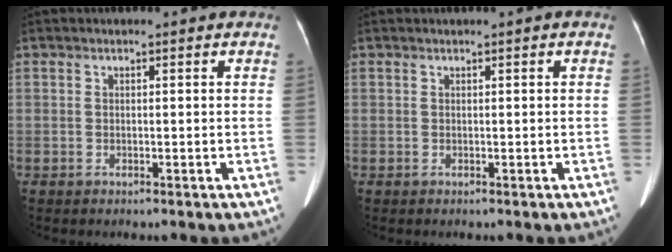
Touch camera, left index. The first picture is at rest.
{"total": 0.0}